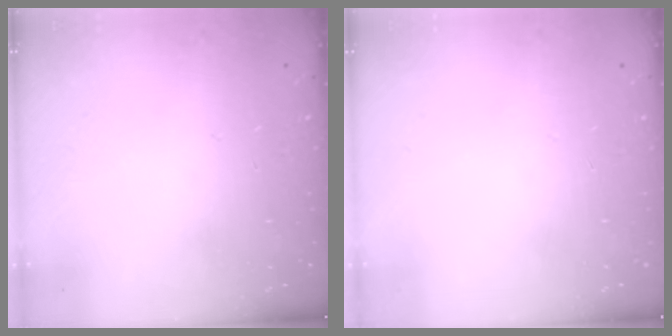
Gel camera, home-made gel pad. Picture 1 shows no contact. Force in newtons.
{"total": 0.0}